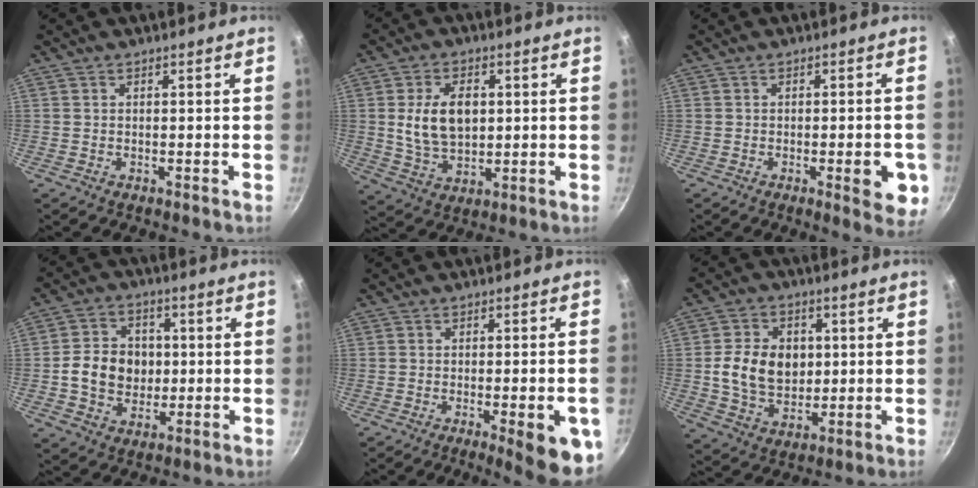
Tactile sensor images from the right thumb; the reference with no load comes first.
{"total": 10.8, "force": [1.5, 6.8, 8.2], "torque": [-0.130, -0.007, 0.031]}
{"total": 7.1, "force": [-2.1, 2.3, 6.4], "torque": [-0.063, 0.002, -0.026]}
{"total": 10.5, "force": [-0.3, 8.8, 5.9], "torque": [-0.073, 0.010, -0.011]}
{"total": 11.1, "force": [-4.1, 2.8, 9.9], "torque": [-0.099, 0.013, -0.049]}
{"total": 12.1, "force": [0.9, 9.1, 7.8], "torque": [-0.115, -0.001, 0.017]}